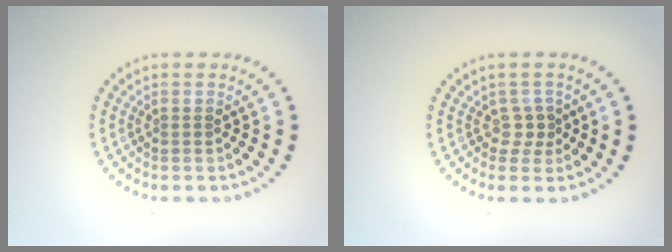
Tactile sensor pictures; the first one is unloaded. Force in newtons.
{"total": 1.4, "press": 1.0, "slide": 1.0}